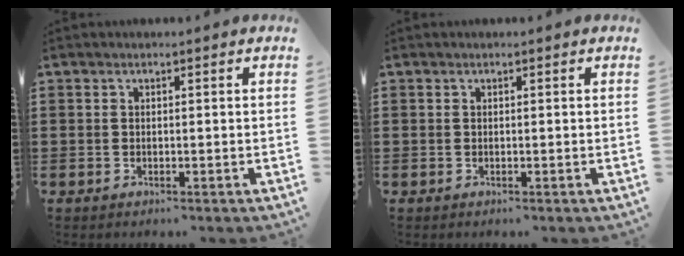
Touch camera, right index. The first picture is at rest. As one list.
[{"total": 0.0}]